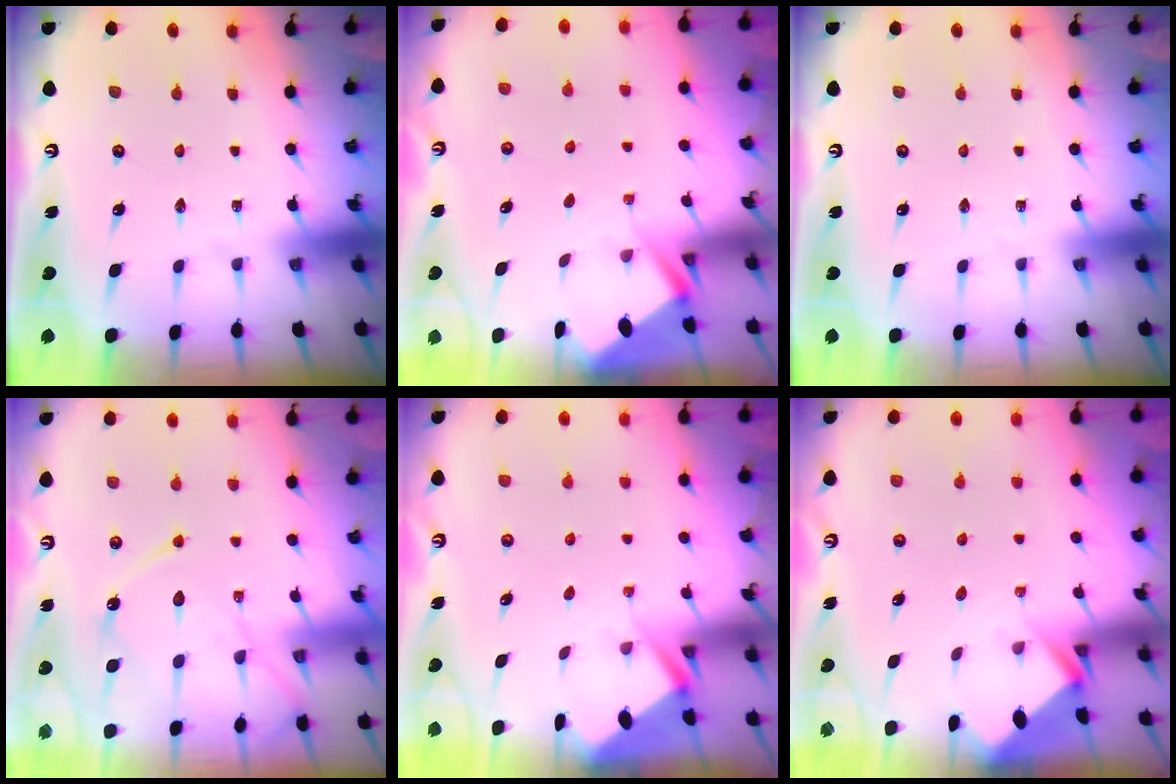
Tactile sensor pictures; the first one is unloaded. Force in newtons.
{"total": 2.8, "press": 2.8, "slide": 0.4}
{"total": 0.0}
{"total": 11.7, "press": 11.7, "slide": 0.6}
{"total": 2.8, "press": 2.8, "slide": 0.3}
{"total": 2.8, "press": 2.8, "slide": 0.2}